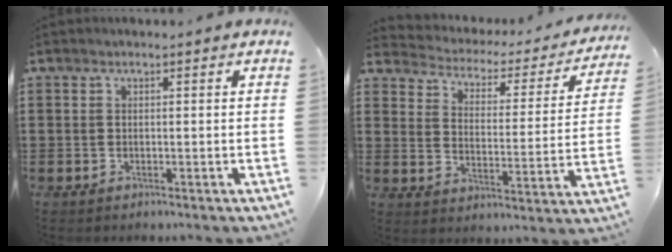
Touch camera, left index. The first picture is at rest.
{"total": 2.2, "force": [1.9, 0.9, 0.4], "torque": [-0.025, -0.020, 0.022]}